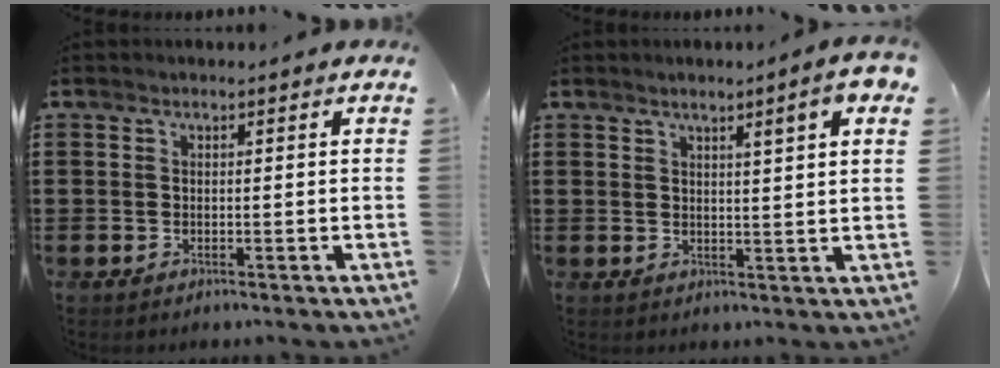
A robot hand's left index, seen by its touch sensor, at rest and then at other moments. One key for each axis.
{"total": 4.4, "fx": 3.7, "fy": -0.5, "fz": 2.4, "tx": -0.048, "ty": -0.013, "tz": 0.062}